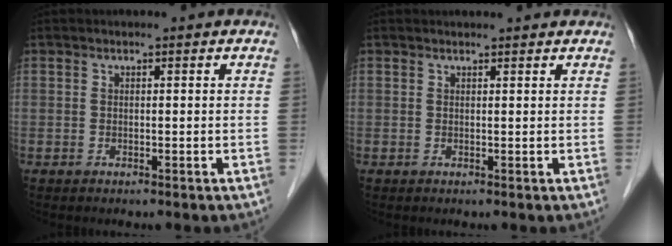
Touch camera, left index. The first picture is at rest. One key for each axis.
{"total": 2.4, "fx": 2.3, "fy": 0.1, "fz": 0.4, "tx": -0.009, "ty": 0.011, "tz": 0.027}